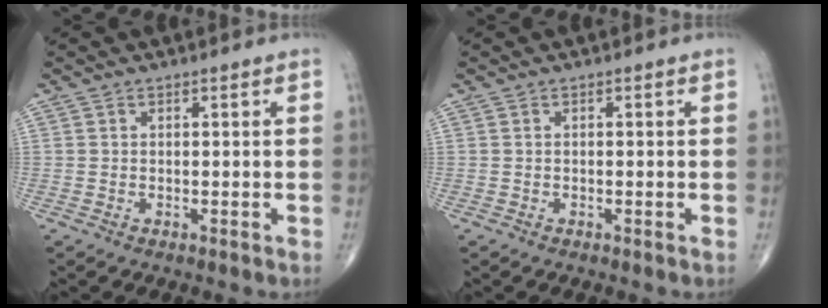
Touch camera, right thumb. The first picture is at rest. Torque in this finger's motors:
{"motor_torque": [0.11, 0.10, -0.12, -0.10, 0.02]}